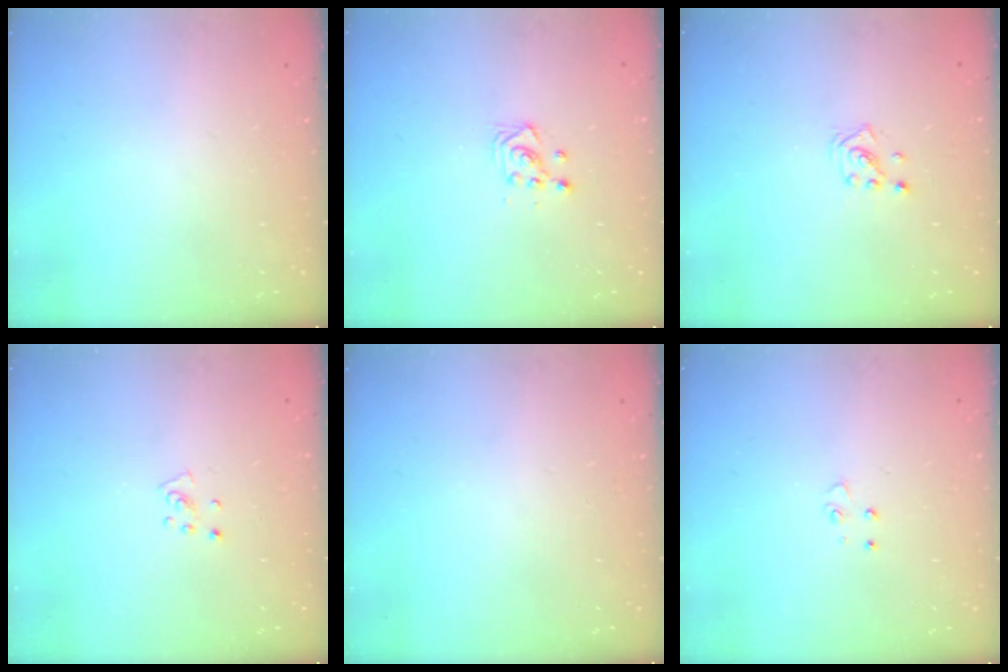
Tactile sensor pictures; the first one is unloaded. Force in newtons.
{"total": 3.0, "press": 3.0, "slide": 0.5}
{"total": 1.4, "press": 1.4, "slide": 0.1}
{"total": 3.7, "press": 3.7, "slide": 0.3}
{"total": 0.0}
{"total": 4.1, "press": 4.1, "slide": 0.5}